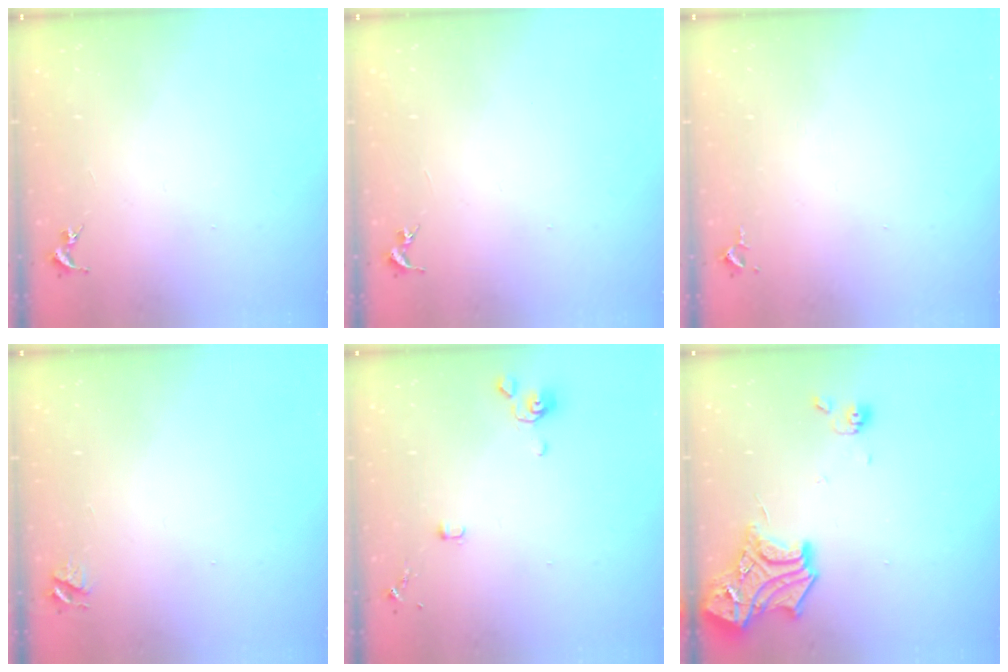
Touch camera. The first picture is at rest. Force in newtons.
{"total": 0.0}
{"total": 2.6, "press": 2.6, "slide": 0.4}
{"total": 4.0, "press": 3.9, "slide": 0.4}
{"total": 4.0, "press": 4.0, "slide": 0.8}
{"total": 16.2, "press": 16.2, "slide": 1.5}